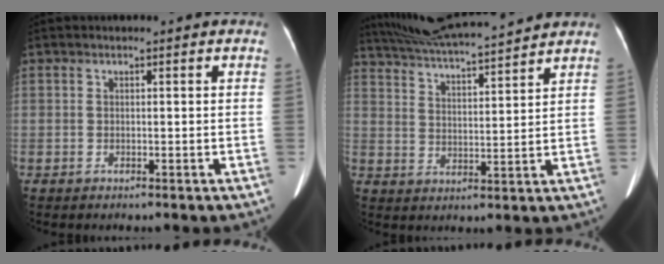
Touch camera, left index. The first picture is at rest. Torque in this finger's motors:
{"motor_torque": [-0.47, -1.67, 0.39, 0.13]}